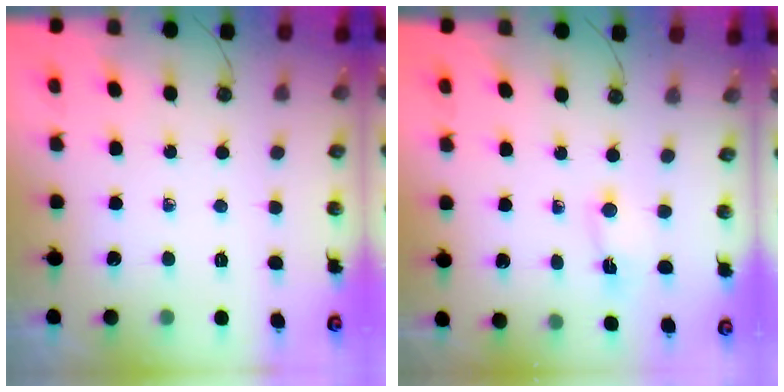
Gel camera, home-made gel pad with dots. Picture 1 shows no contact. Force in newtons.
{"total": 1.1, "press": 1.0, "slide": 0.5}